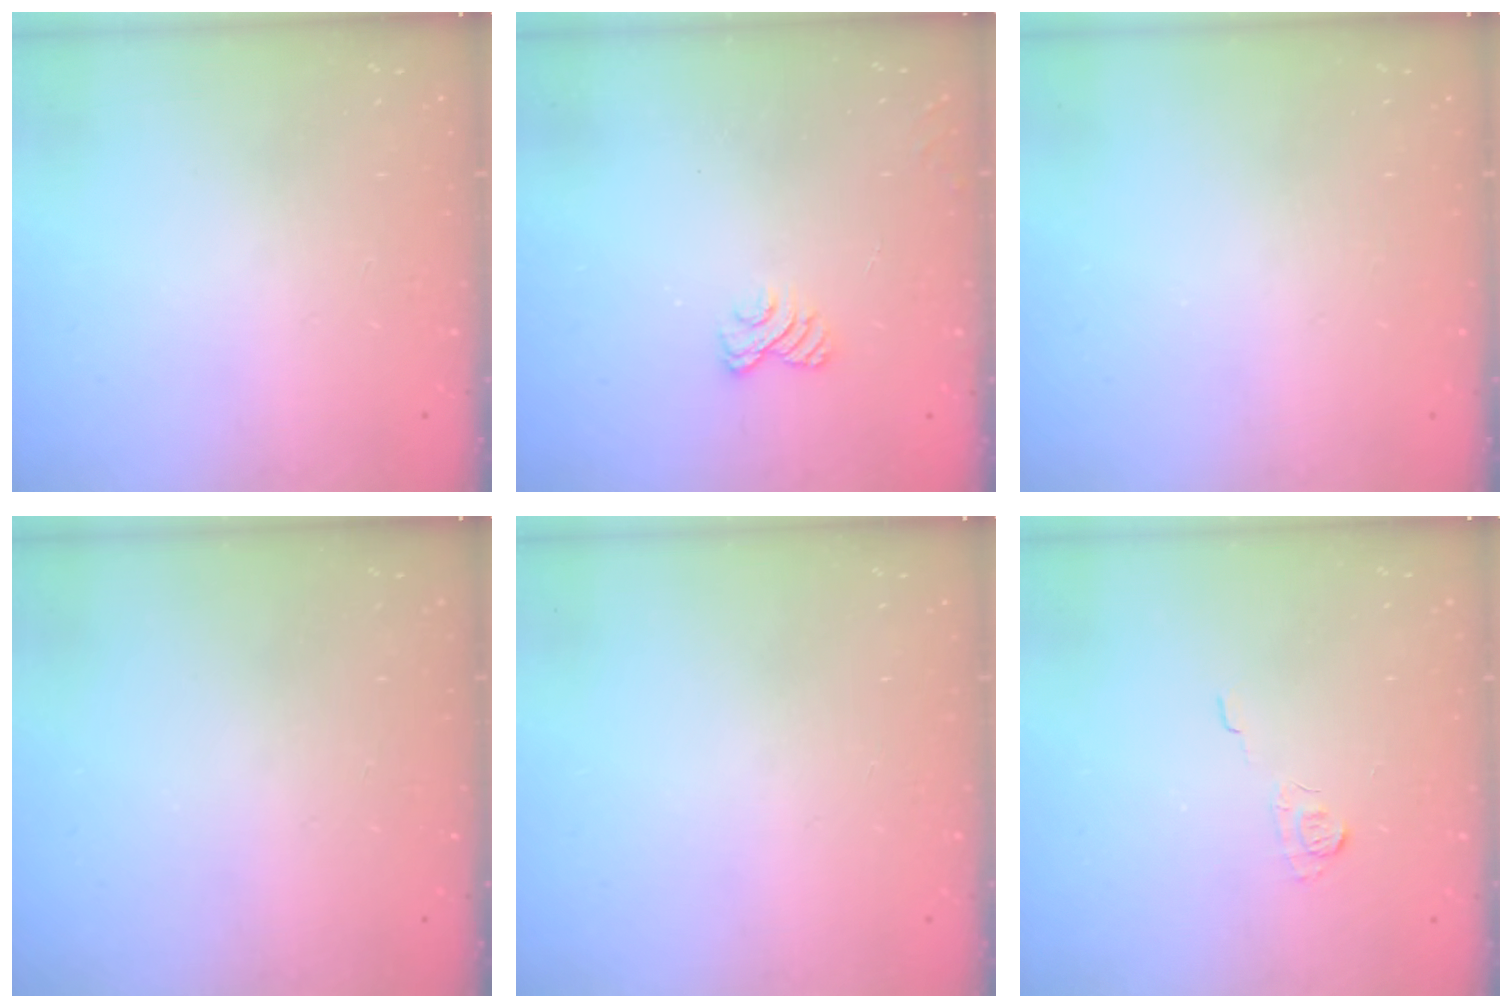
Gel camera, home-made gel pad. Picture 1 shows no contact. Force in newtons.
{"total": 3.3, "press": 3.1, "slide": 1.3}
{"total": 0.0}
{"total": 0.0}
{"total": 0.0}
{"total": 4.5, "press": 4.4, "slide": 0.6}